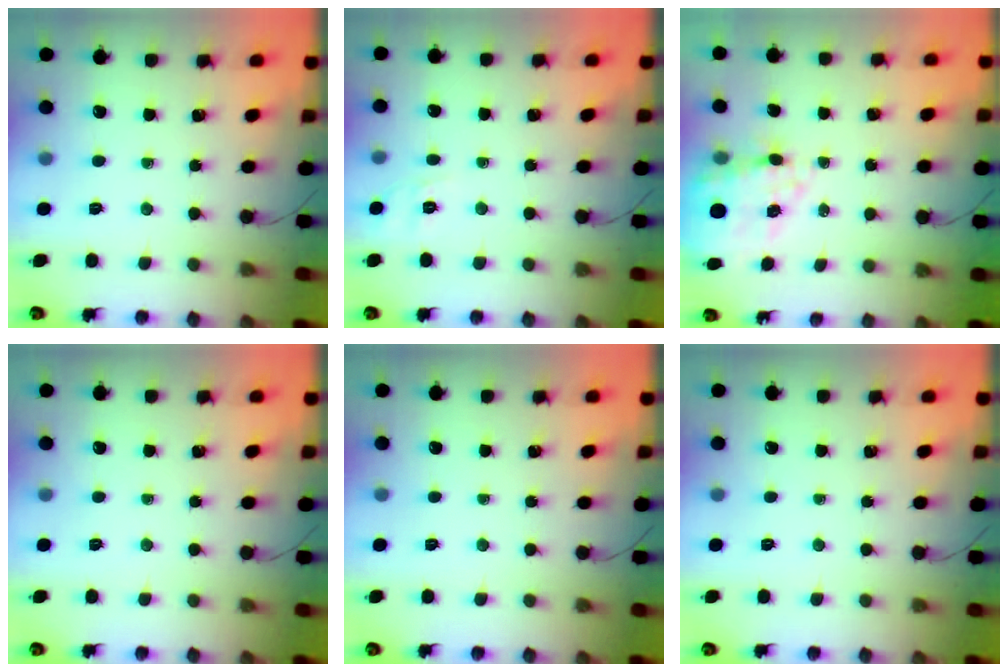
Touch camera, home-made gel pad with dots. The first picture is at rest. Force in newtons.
{"total": 1.6, "press": 0.0, "slide": 1.6}
{"total": 15.5, "press": 15.2, "slide": 3.3}
{"total": 0.0}
{"total": 0.0}
{"total": 0.0}